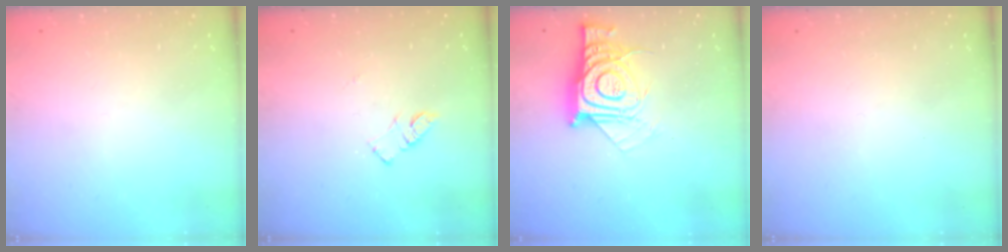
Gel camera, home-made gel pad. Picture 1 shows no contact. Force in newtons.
{"total": 5.6, "press": 5.6, "slide": 0.8}
{"total": 14.2, "press": 14.2, "slide": 1.2}
{"total": 1.6, "press": 1.6, "slide": 0.1}